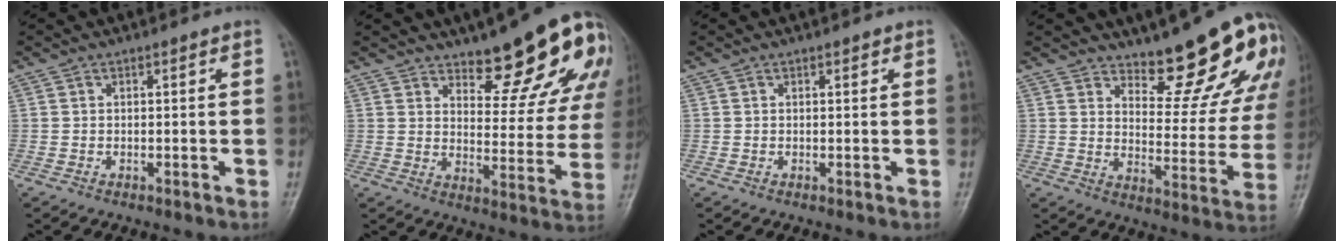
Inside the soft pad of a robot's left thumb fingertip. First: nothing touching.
{"total": 15.7, "force": [11.3, 4.9, 9.8], "torque": [-0.084, -0.094, 0.151]}
{"total": 0.9, "force": [0.5, 0.3, 0.6], "torque": [-0.007, 0.000, 0.006]}
{"total": 16.4, "force": [13.2, 4.3, 8.7], "torque": [-0.068, -0.120, 0.176]}